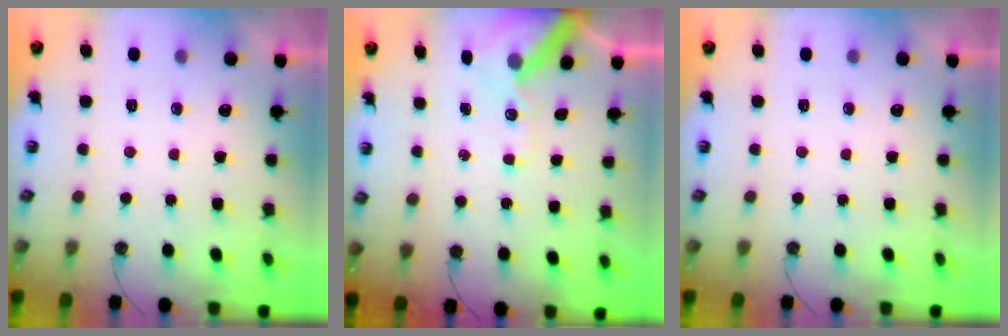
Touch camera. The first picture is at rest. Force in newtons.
{"total": 11.3, "press": 11.2, "slide": 1.7}
{"total": 0.0}